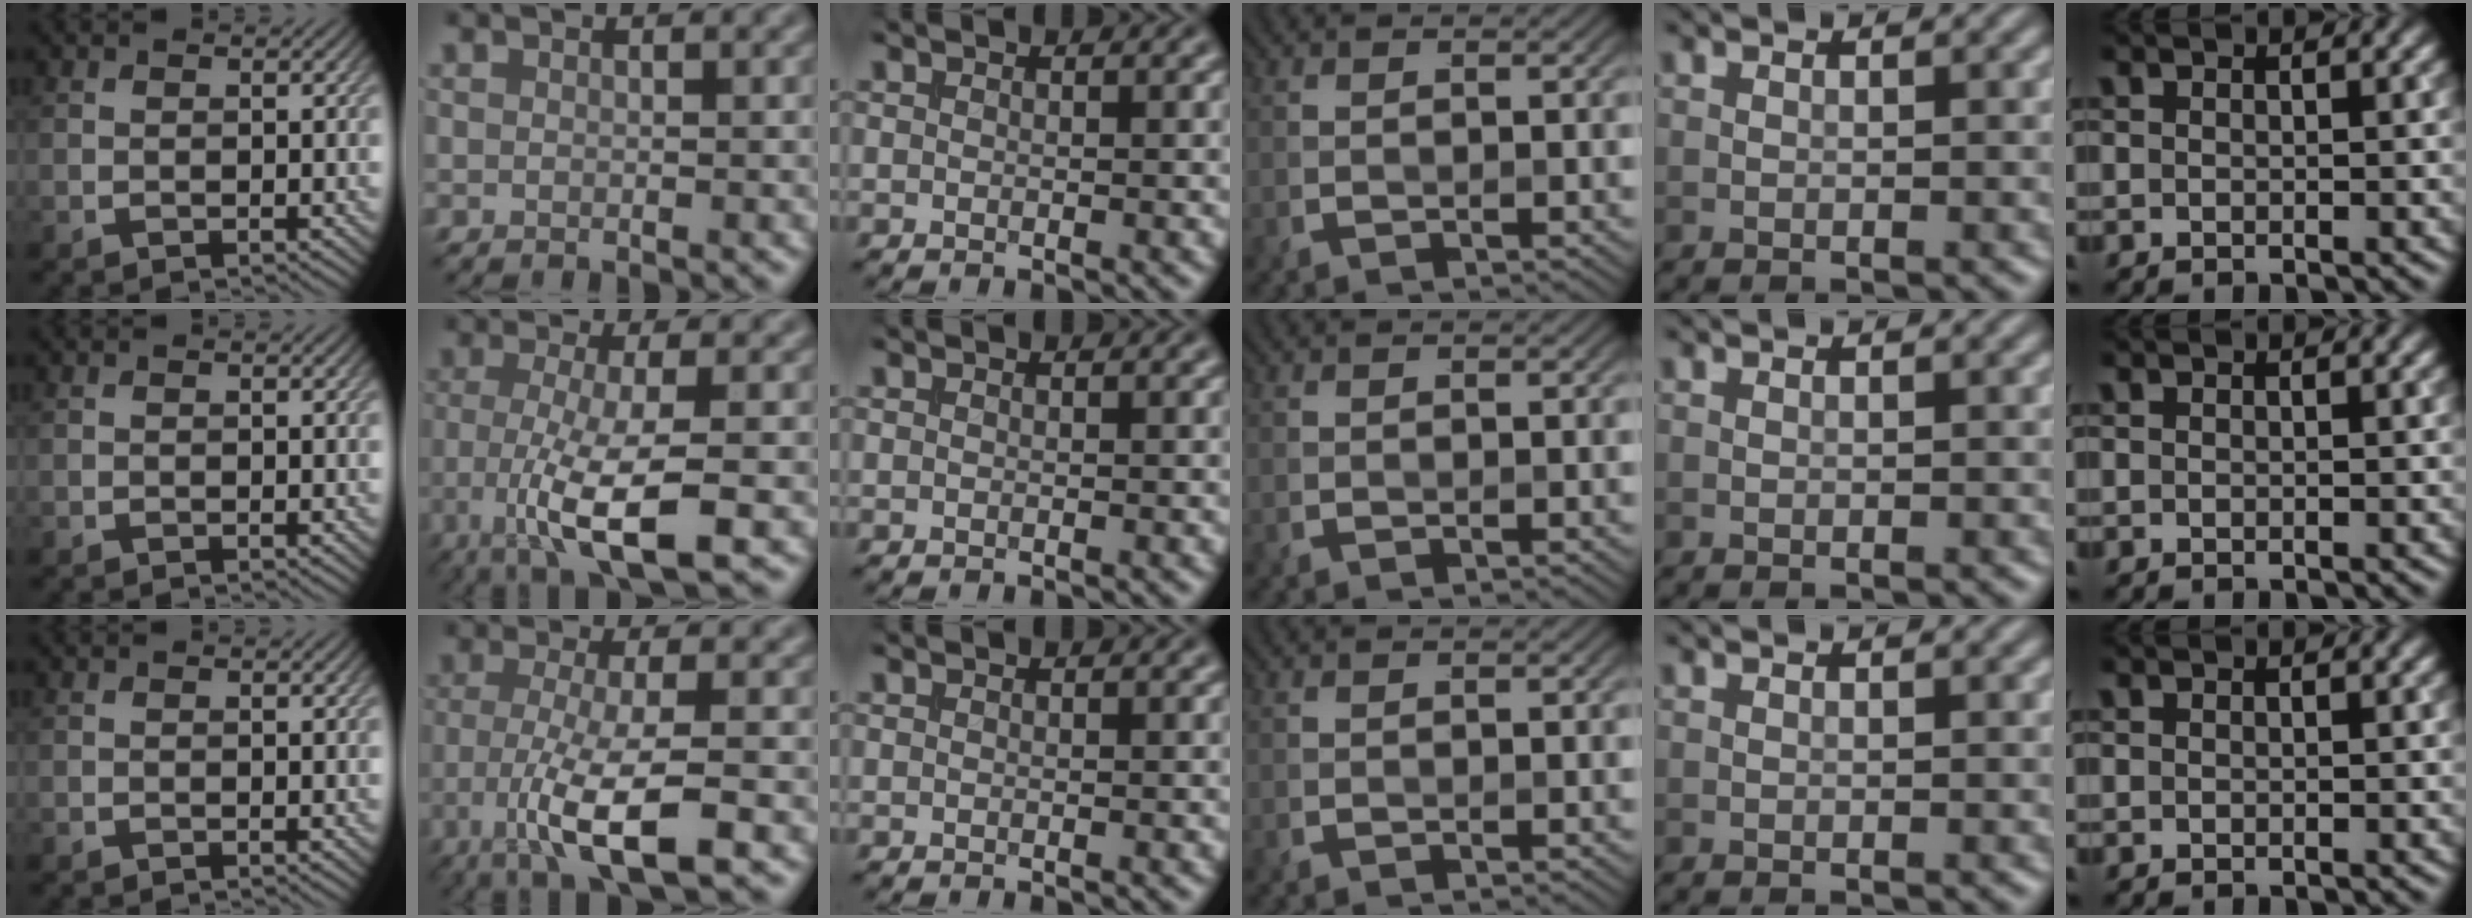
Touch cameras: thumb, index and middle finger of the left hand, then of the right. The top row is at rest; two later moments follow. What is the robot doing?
{"motion": "insert", "object": "coin"}